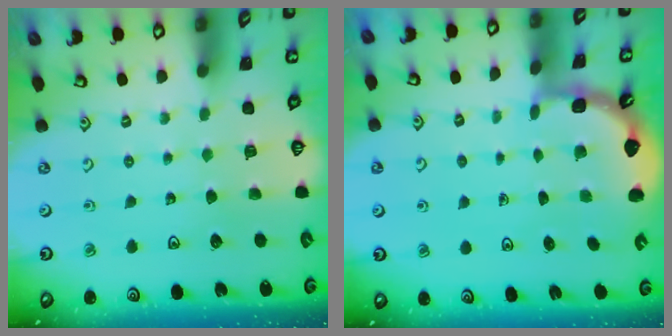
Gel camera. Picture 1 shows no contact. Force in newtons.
{"total": 1.9, "press": 1.9, "slide": 0.2}